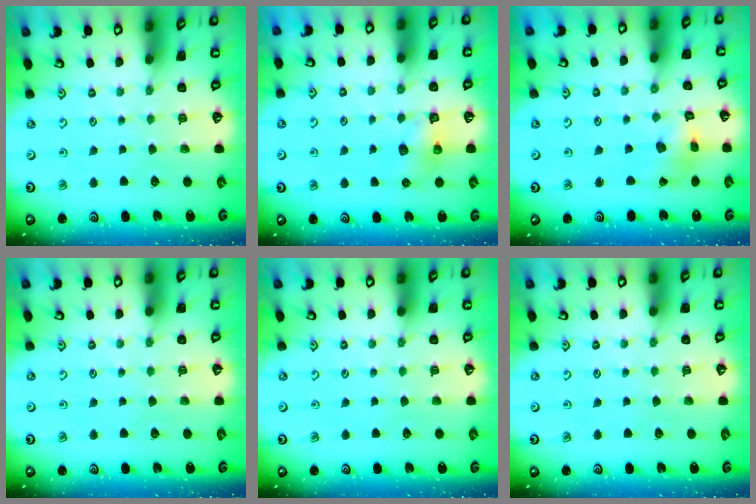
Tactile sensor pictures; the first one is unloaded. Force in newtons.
{"total": 6.8, "press": 6.8, "slide": 0.2}
{"total": 5.9, "press": 5.9, "slide": 0.5}
{"total": 0.0}
{"total": 0.0}
{"total": 0.0}